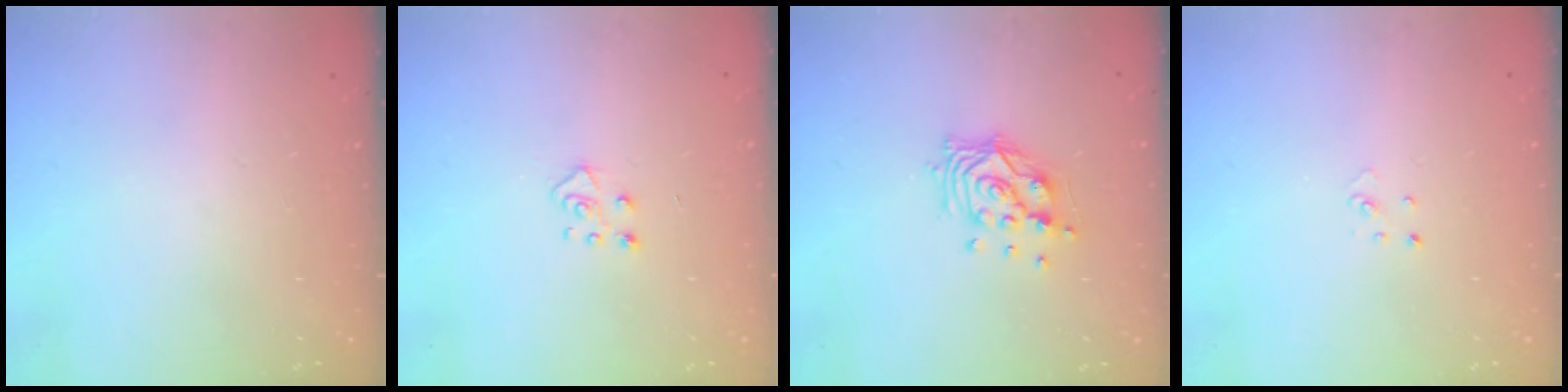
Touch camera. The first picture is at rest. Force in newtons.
{"total": 5.5, "press": 5.5, "slide": 0.5}
{"total": 10.1, "press": 10.0, "slide": 1.1}
{"total": 1.9, "press": 1.9, "slide": 0.2}